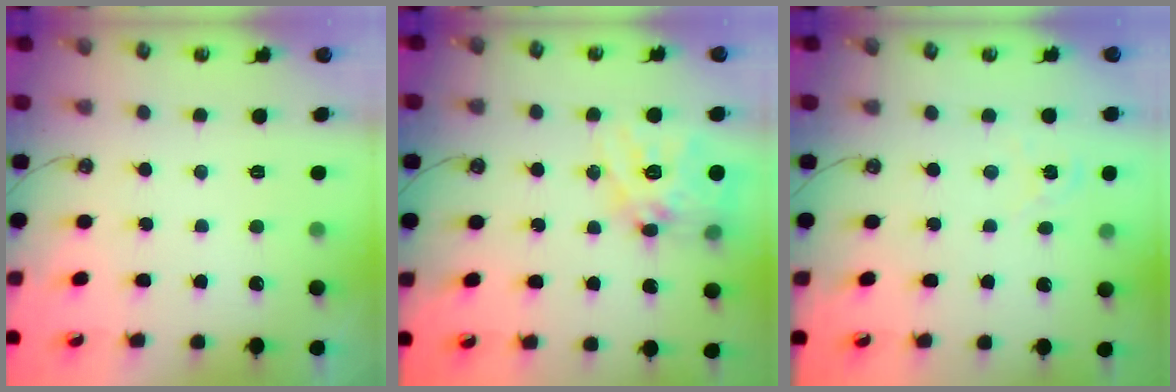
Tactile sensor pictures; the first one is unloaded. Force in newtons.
{"total": 16.8, "press": 16.8, "slide": 1.4}
{"total": 1.8, "press": 1.8, "slide": 0.3}